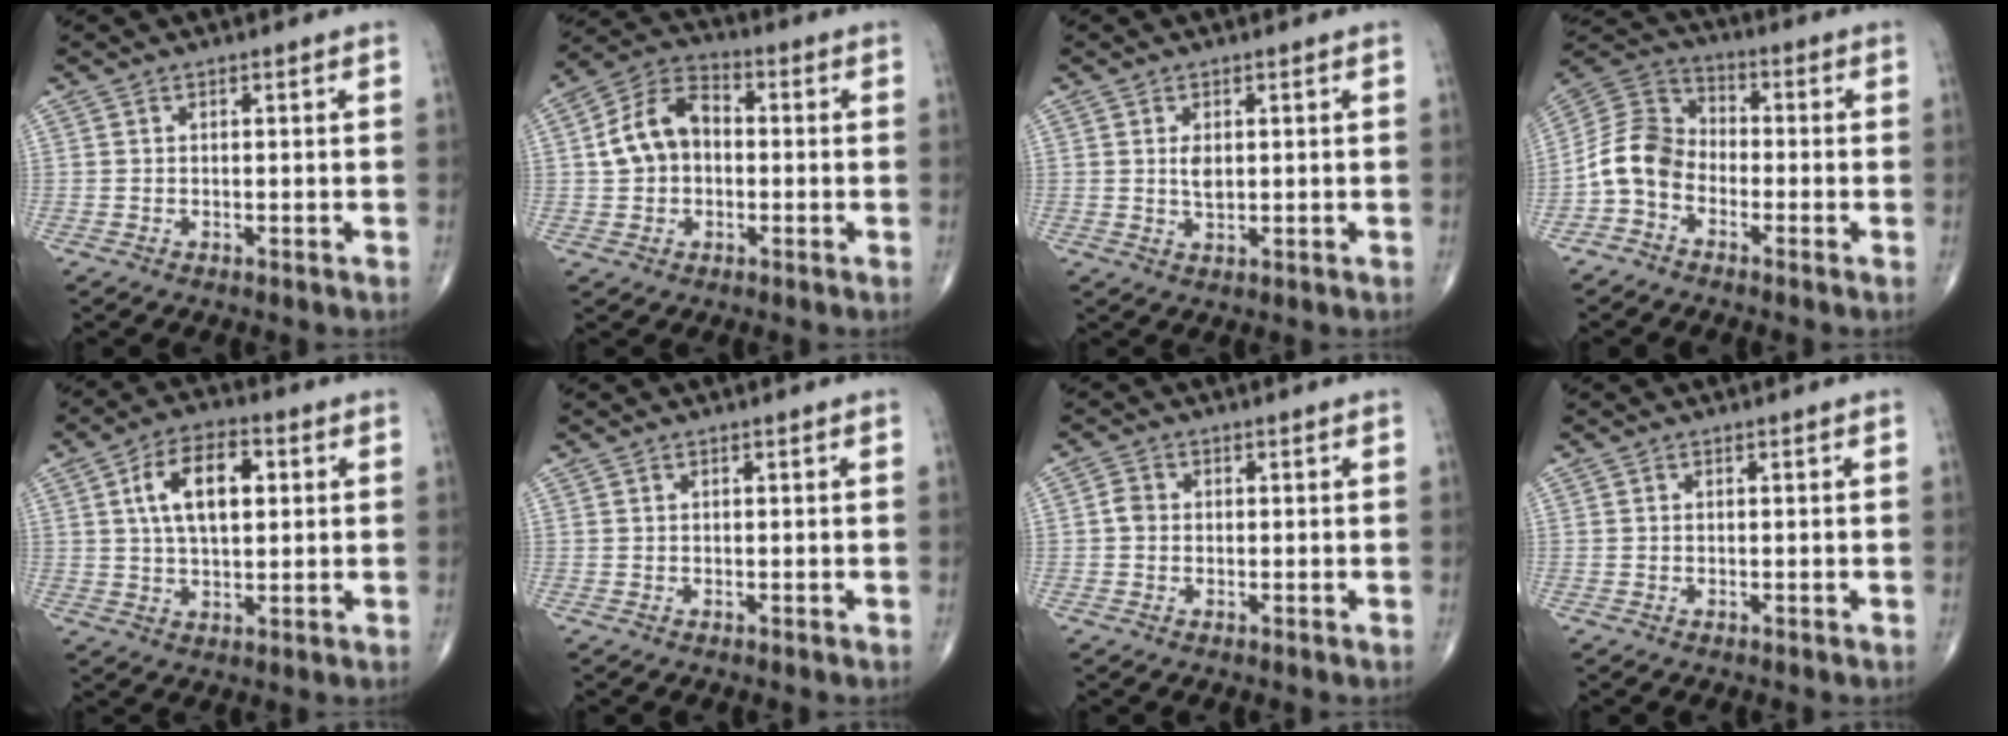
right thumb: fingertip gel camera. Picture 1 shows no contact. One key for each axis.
{"total": 10.3, "fx": 0.2, "fy": 7.5, "fz": 7.1, "tx": -0.118, "ty": 0.032, "tz": -0.009}
{"total": 2.3, "fx": 0.4, "fy": 1.3, "fz": 1.9, "tx": -0.029, "ty": -0.004, "tz": 0.008}
{"total": 8.8, "fx": -3.2, "fy": 6.5, "fz": 5.0, "tx": -0.090, "ty": 0.047, "tz": -0.080}
{"total": 11.2, "fx": 2.6, "fy": 5.9, "fz": 9.2, "tx": -0.146, "ty": 0.008, "tz": 0.041}
{"total": 0.0}
{"total": 2.1, "fx": -0.2, "fy": 1.8, "fz": 1.1, "tx": -0.014, "ty": 0.006, "tz": -0.006}
{"total": 0.0}